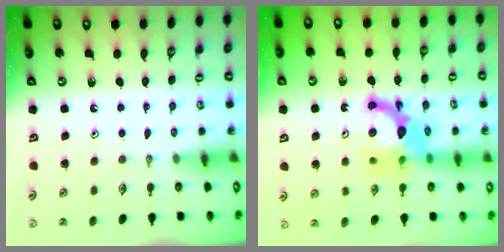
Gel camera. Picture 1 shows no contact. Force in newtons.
{"total": 11.3, "press": 11.0, "slide": 2.4}